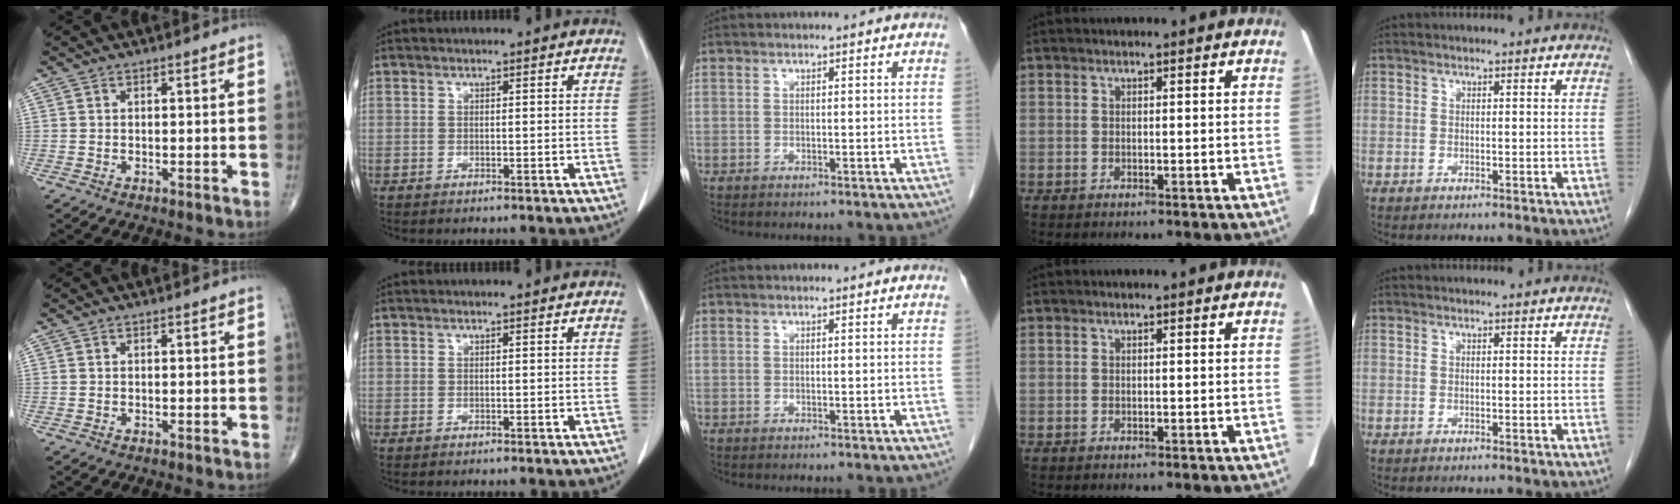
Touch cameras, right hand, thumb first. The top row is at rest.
{}